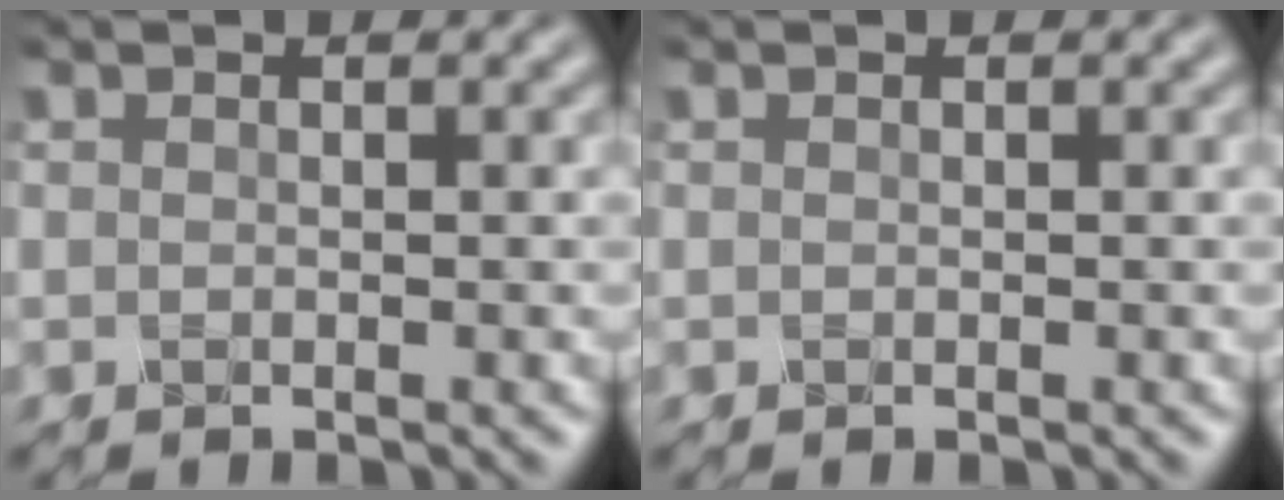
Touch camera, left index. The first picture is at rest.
{"total": 0.0}